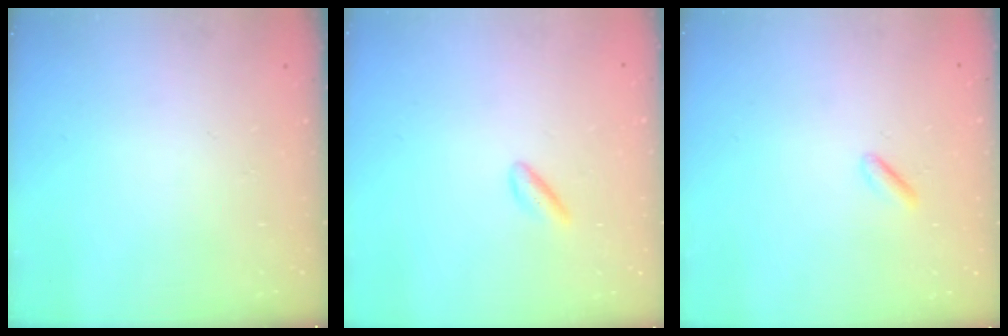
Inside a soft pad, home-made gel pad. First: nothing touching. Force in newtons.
{"total": 2.2, "press": 1.9, "slide": 1.1}
{"total": 0.7, "press": 0.3, "slide": 0.6}